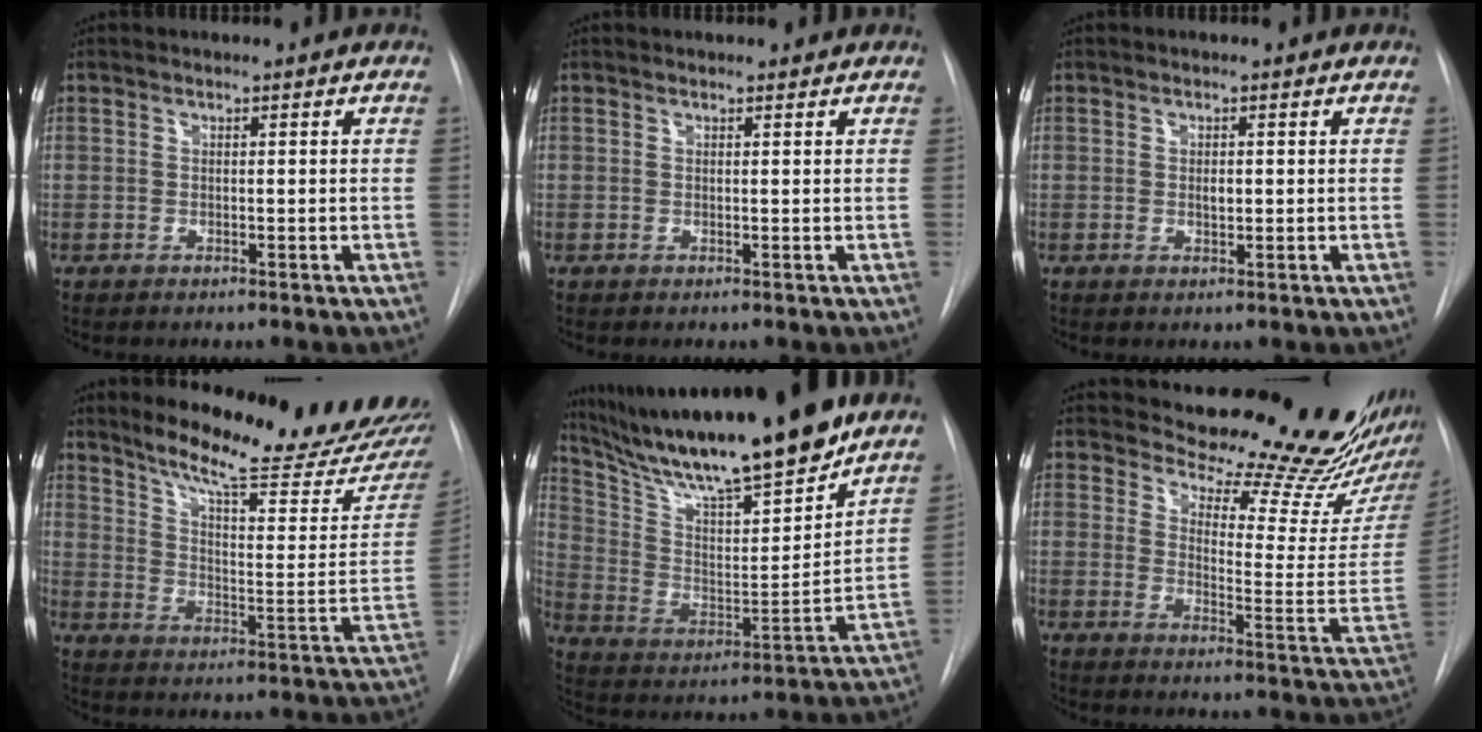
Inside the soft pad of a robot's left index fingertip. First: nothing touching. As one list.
[{"total": 0.9, "force": [0.8, 0.2, 0.1], "torque": [-0.008, 0.004, 0.011]}, {"total": 1.2, "force": [0.1, 0.6, 1.0], "torque": [-0.016, -0.001, 0.003]}, {"total": 22.7, "force": [20.6, 1.2, 9.5], "torque": [-0.137, -0.098, 0.270]}, {"total": 23.0, "force": [19.2, 1.6, 12.6], "torque": [-0.229, -0.013, 0.321]}, {"total": 21.8, "force": [19.8, 3.9, 8.2], "torque": [-0.106, -0.108, 0.242]}]